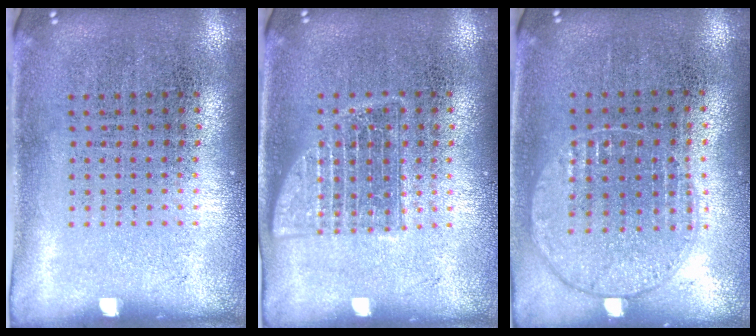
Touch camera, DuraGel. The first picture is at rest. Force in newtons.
{"total": 1.2, "press": 1.2, "slide": 0.2}
{"total": 1.0, "press": 0.9, "slide": 0.3}